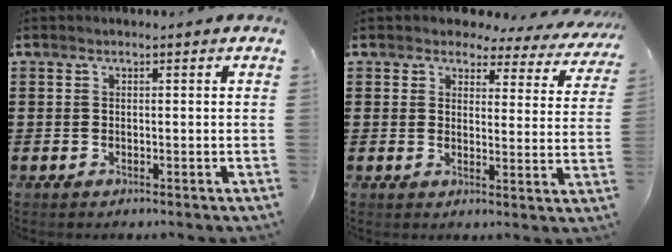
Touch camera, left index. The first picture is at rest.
{"total": 3.6, "force": [3.2, 1.3, 0.8], "torque": [-0.036, -0.013, 0.055]}